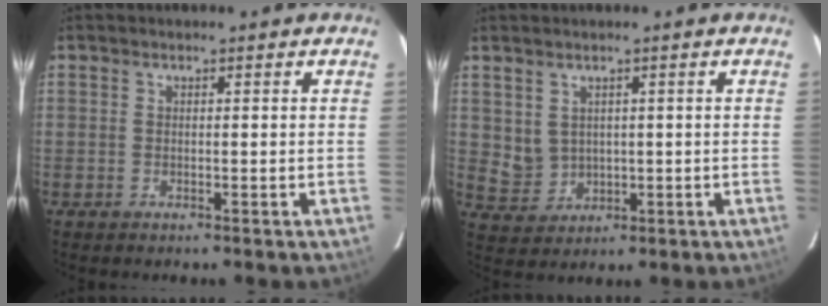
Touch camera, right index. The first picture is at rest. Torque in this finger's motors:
{"motor_torque": [0.32, 0.23, 0.00, 0.01]}